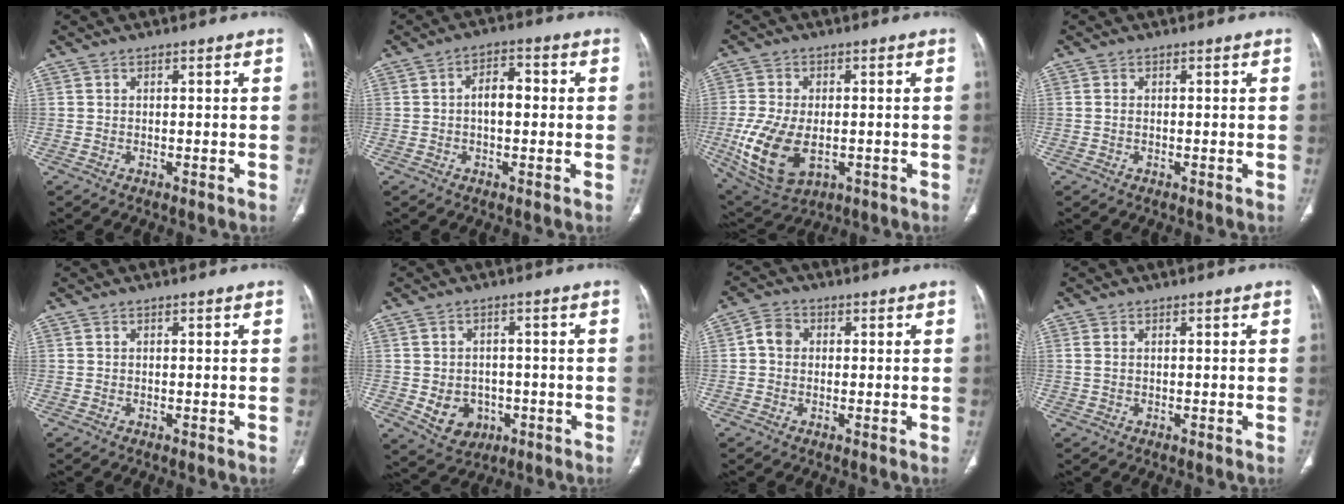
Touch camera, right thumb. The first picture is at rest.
{"total": 5.2, "force": [0.0, 2.8, 4.4], "torque": [-0.063, 0.016, -0.007]}
{"total": 13.9, "force": [-2.9, 8.2, 10.8], "torque": [-0.214, -0.007, -0.033]}
{"total": 0.6, "force": [0.0, 0.3, 0.4], "torque": [-0.012, 0.001, -0.001]}
{"total": 0.0}
{"total": 7.3, "force": [-1.8, 6.1, 3.7], "torque": [-0.037, 0.013, -0.011]}
{"total": 3.6, "force": [0.2, 3.1, 1.9], "torque": [-0.027, 0.010, -0.002]}
{"total": 1.1, "force": [0.3, 0.6, 0.9], "torque": [-0.029, 0.008, 0.009]}